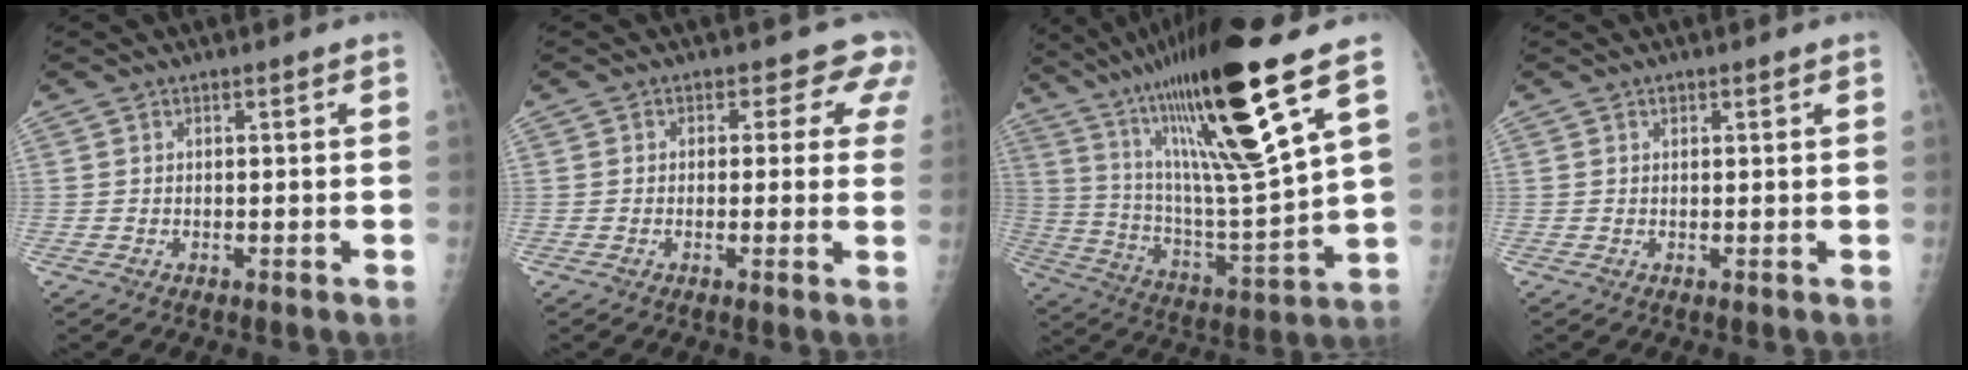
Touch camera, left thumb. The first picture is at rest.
{"total": 5.5, "force": [3.6, 4.1, 0.7], "torque": [0.044, -0.008, 0.012]}
{"total": 25.8, "force": [14.2, 3.0, 21.4], "torque": [-0.372, -0.058, 0.248]}
{"total": 0.7, "force": [0.5, 0.5, 0.1], "torque": [0.010, -0.002, 0.005]}